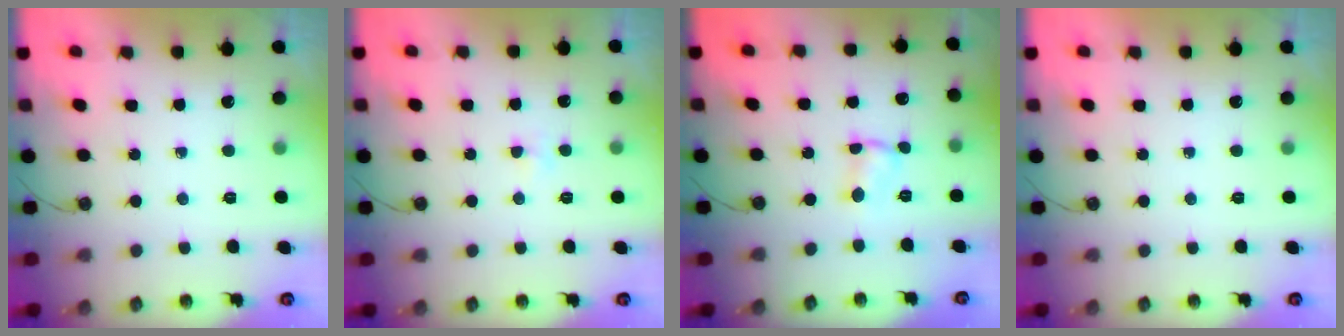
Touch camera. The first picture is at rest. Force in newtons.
{"total": 2.1, "press": 2.0, "slide": 0.3}
{"total": 2.5, "press": 2.5, "slide": 0.1}
{"total": 0.0}